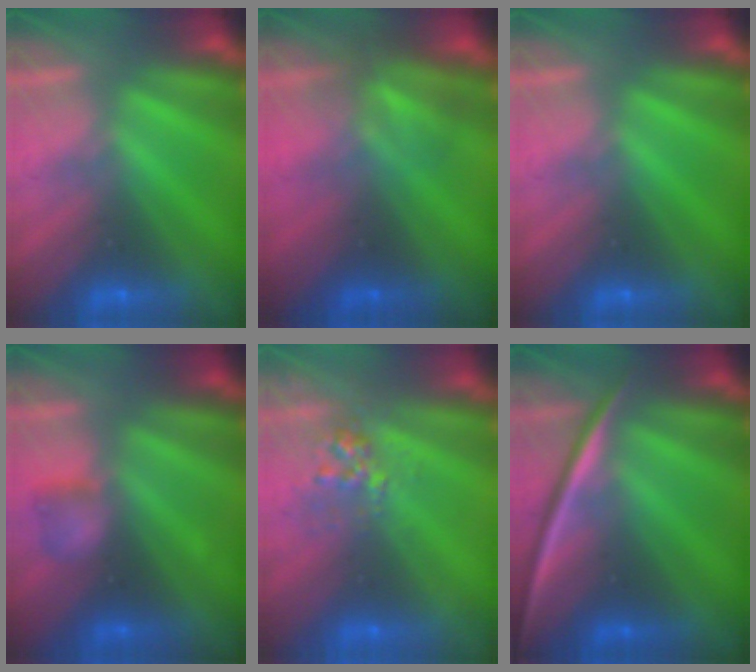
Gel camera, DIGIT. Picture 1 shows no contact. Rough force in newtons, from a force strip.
{"total": 2.9}
{"total": 0.0}
{"total": 2.1}
{"total": 2.9}
{"total": 2.2}